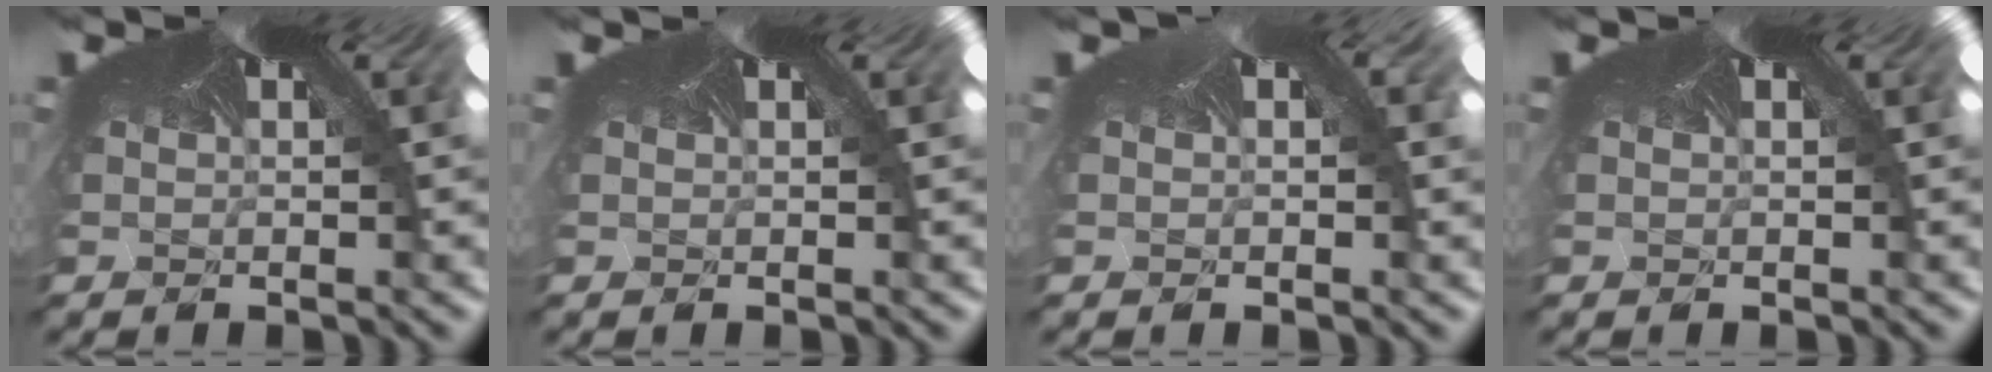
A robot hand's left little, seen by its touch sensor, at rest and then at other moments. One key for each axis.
{"total": 0.5, "fx": 0.0, "fy": -0.2, "fz": -0.5, "tx": 0.007, "ty": -0.001, "tz": -0.003}
{"total": 0.6, "fx": -0.1, "fy": 0.5, "fz": 0.2, "tx": -0.010, "ty": 0.006, "tz": 0.000}
{"total": 0.0}